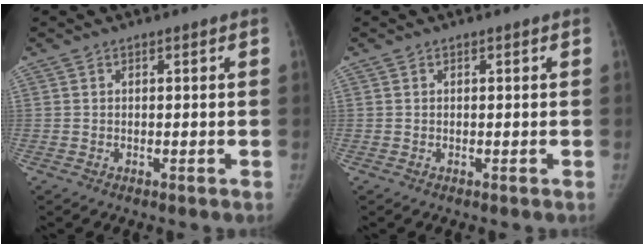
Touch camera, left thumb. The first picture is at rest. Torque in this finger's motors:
{"motor_torque": [-0.03, 0.10, 0.29, -0.30, 0.00]}